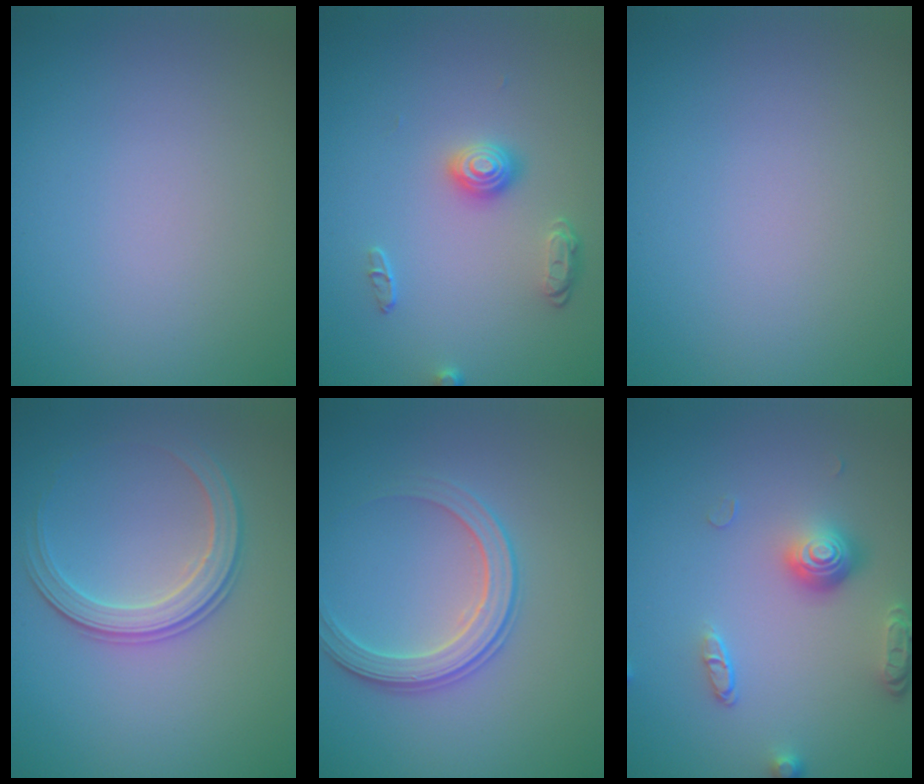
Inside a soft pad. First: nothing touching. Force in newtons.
{"total": 2.1, "press": 1.6, "slide": 1.4}
{"total": 0.0}
{"total": 2.9, "press": 2.8, "slide": 0.5}
{"total": 2.8, "press": 2.8, "slide": 0.3}
{"total": 4.0, "press": 2.9, "slide": 2.7}